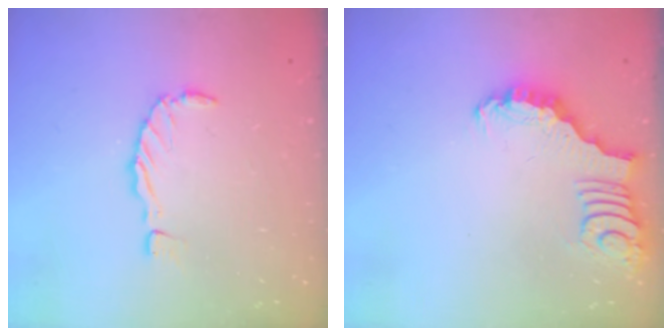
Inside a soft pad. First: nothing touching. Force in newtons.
{"total": 2.2, "press": 2.2, "slide": 0.0}